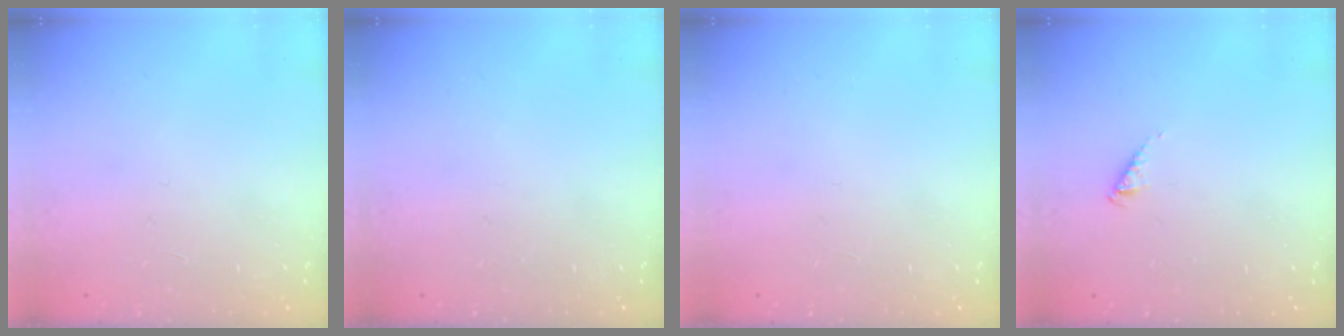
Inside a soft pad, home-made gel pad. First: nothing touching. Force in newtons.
{"total": 0.0}
{"total": 0.0}
{"total": 2.4, "press": 2.4, "slide": 0.3}